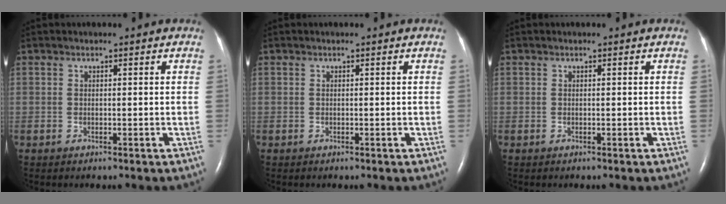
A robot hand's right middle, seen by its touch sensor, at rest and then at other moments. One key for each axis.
{"total": 0.0}
{"total": 0.0}